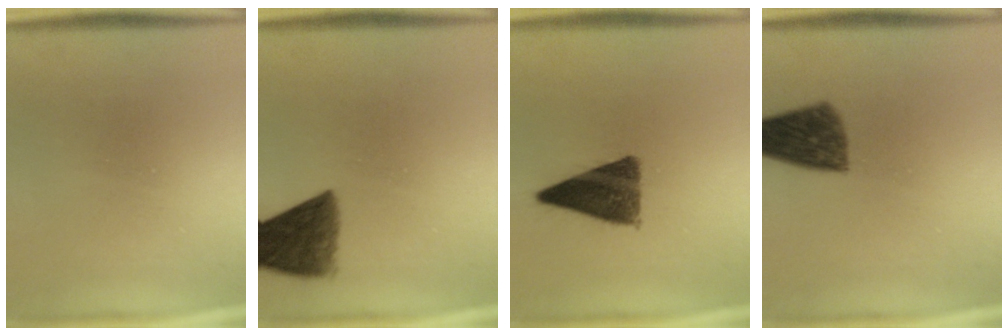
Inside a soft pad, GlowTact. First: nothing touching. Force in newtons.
{"total": 9.1}
{"total": 10.3}
{"total": 8.8}